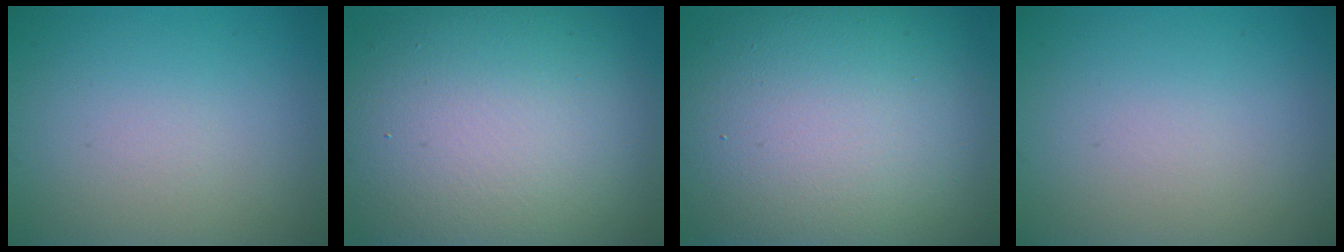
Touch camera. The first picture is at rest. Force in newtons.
{"total": 15.4, "press": 15.3, "slide": 1.0}
{"total": 16.5, "press": 16.5, "slide": 0.3}
{"total": 0.0}